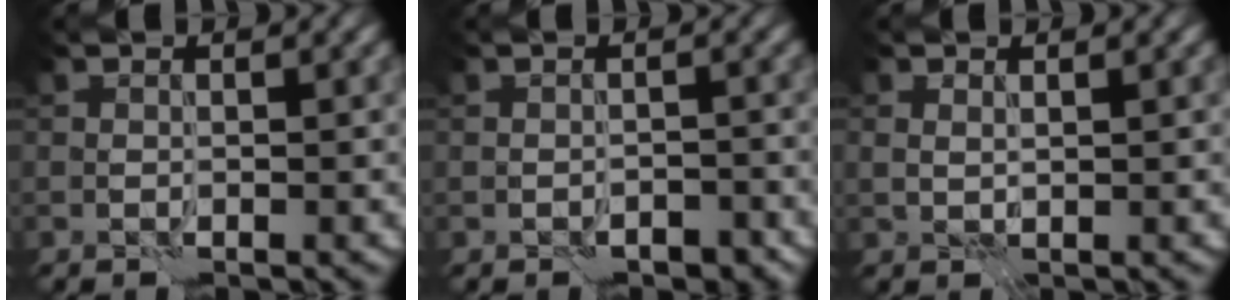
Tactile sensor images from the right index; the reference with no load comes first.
{"total": 2.0, "force": [-1.5, 1.0, 0.8], "torque": [-0.014, 0.008, -0.018]}
{"total": 0.8, "force": [0.7, 0.4, 0.2], "torque": [-0.005, -0.004, 0.014]}